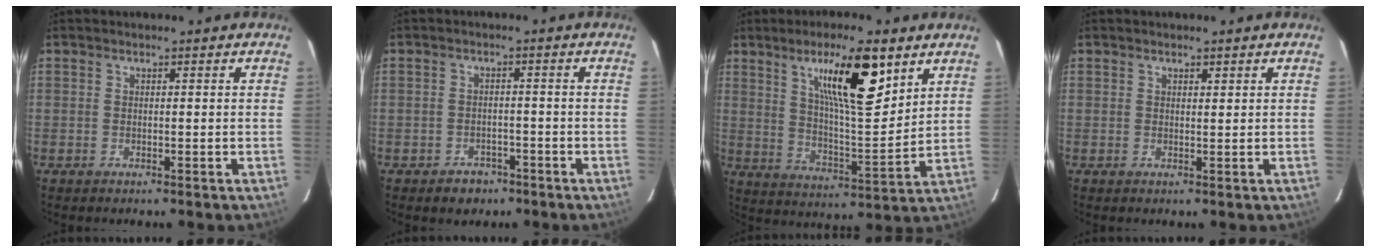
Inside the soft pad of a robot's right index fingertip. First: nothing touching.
{"total": 3.5, "force": [-2.2, 2.5, 0.9], "torque": [-0.012, 0.008, -0.026]}
{"total": 14.0, "force": [7.5, 2.3, 11.6], "torque": [-0.195, -0.001, 0.130]}
{"total": 0.8, "force": [0.6, 0.2, 0.5], "torque": [-0.011, 0.000, 0.010]}